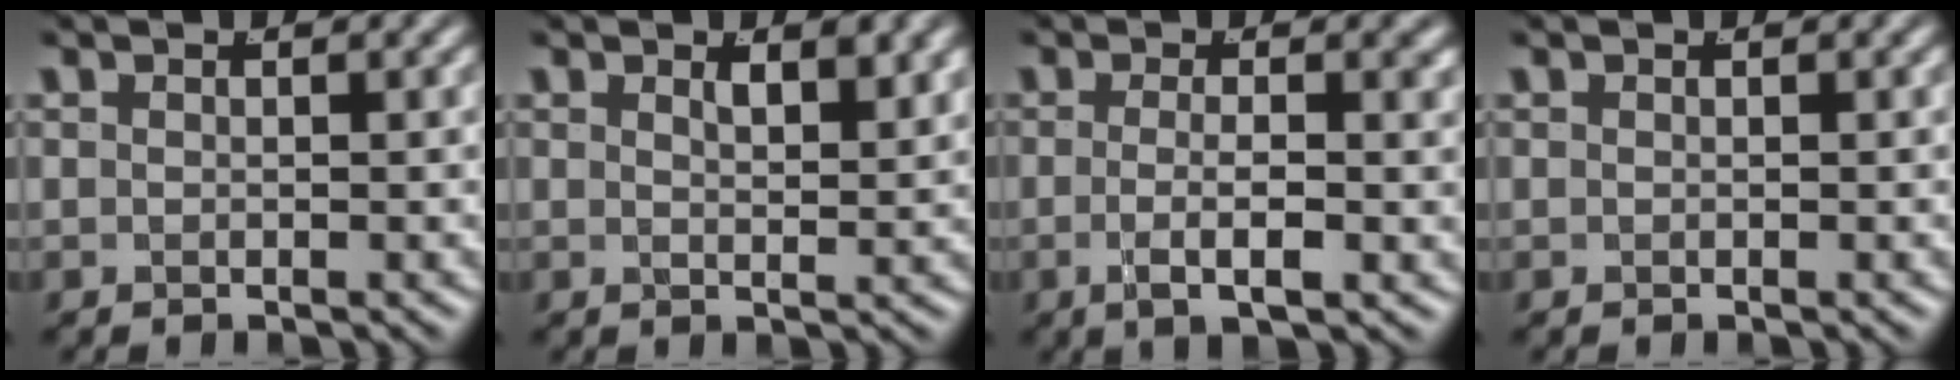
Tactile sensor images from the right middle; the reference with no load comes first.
{"total": 1.5, "force": [1.0, -0.5, 1.0], "torque": [-0.013, -0.009, 0.023]}
{"total": 3.8, "force": [-1.0, 0.5, 3.7], "torque": [-0.063, -0.015, -0.011]}
{"total": 0.0}